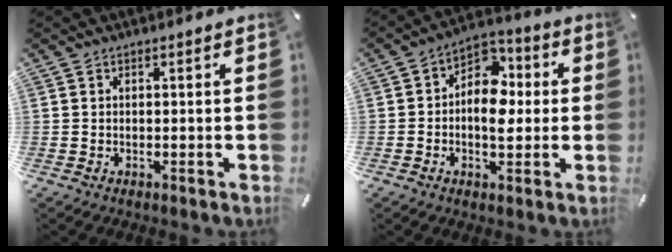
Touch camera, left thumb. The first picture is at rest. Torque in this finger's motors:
{"motor_torque": [0.18, 0.55, 1.03, -0.04, 0.15]}